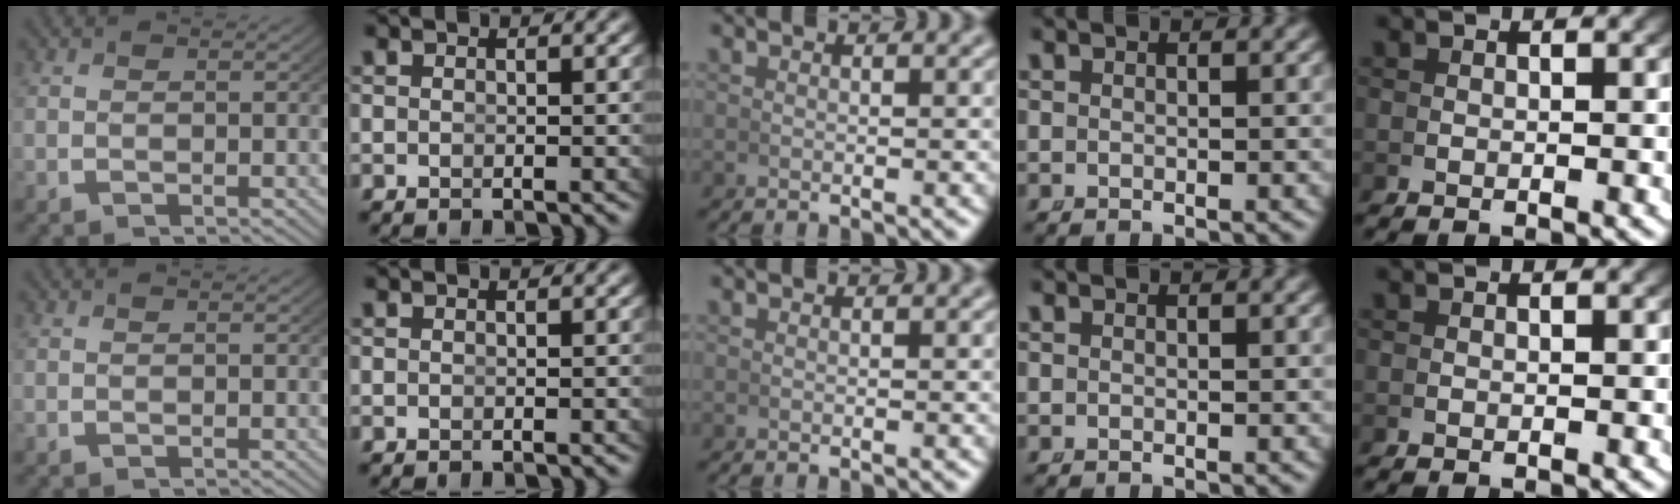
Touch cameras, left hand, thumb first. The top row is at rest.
{}